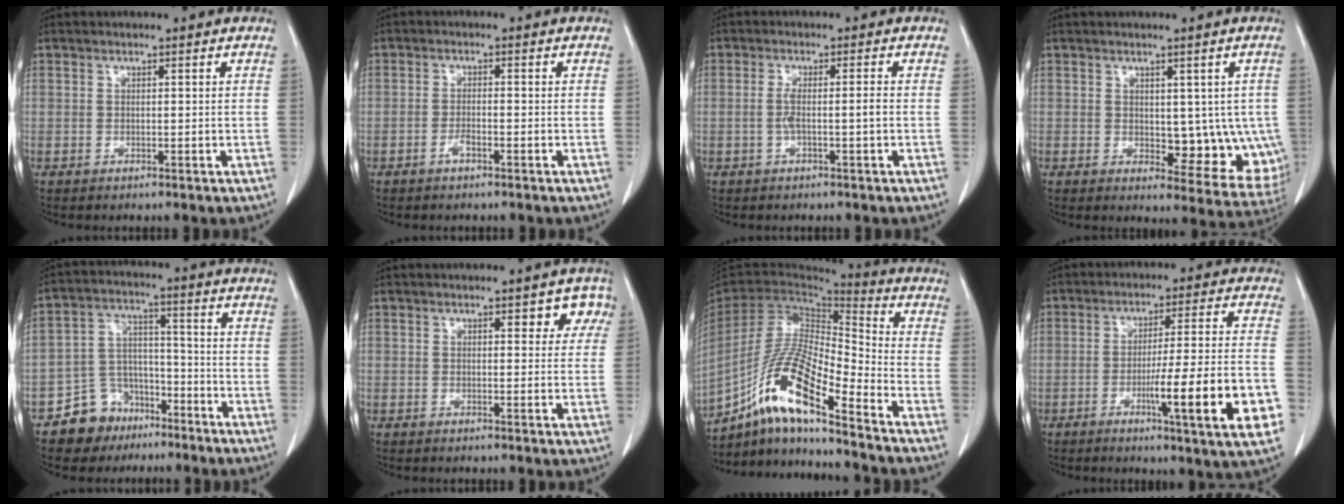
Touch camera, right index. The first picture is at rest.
{"total": 1.7, "force": [-1.1, 0.2, 1.3], "torque": [-0.026, 0.001, -0.021]}
{"total": 2.8, "force": [-0.8, -0.2, 2.7], "torque": [-0.051, 0.004, -0.013]}
{"total": 9.1, "force": [-0.2, 4.9, 7.7], "torque": [-0.071, -0.007, 0.009]}
{"total": 8.9, "force": [-6.0, 6.4, 1.5], "torque": [-0.025, 0.032, -0.098]}
{"total": 3.9, "force": [1.9, 2.0, 2.9], "torque": [-0.016, 0.010, 0.015]}
{"total": 16.0, "force": [-10.2, 1.9, 12.1], "torque": [-0.238, -0.003, -0.187]}
{"total": 15.5, "force": [-5.2, -0.3, 14.6], "torque": [-0.200, -0.013, -0.075]}